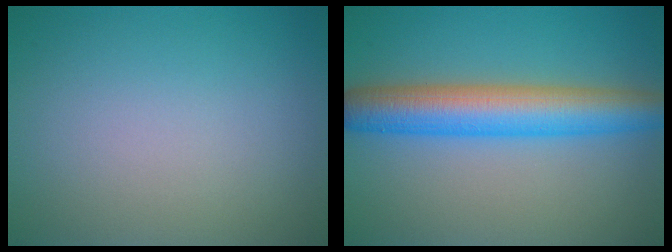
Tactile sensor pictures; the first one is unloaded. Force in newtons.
{"total": 7.1, "press": 7.1, "slide": 0.1}